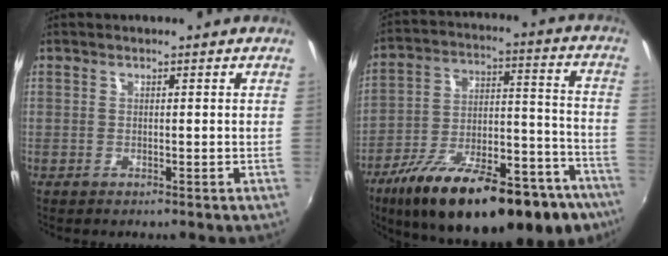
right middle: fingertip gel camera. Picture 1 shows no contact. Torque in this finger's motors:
{"motor_torque": [1.65, -0.49, 0.51, 0.21]}